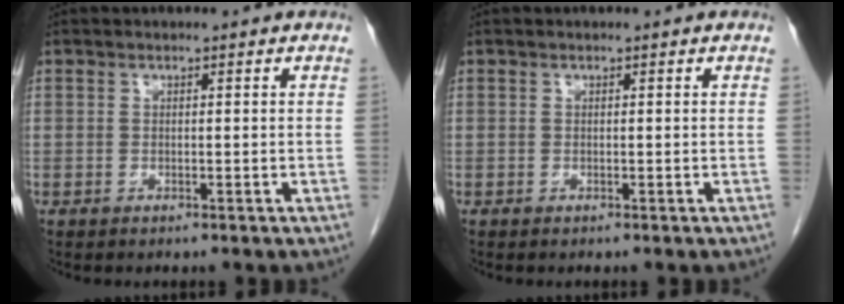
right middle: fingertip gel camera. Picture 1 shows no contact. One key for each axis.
{"total": 0.0}